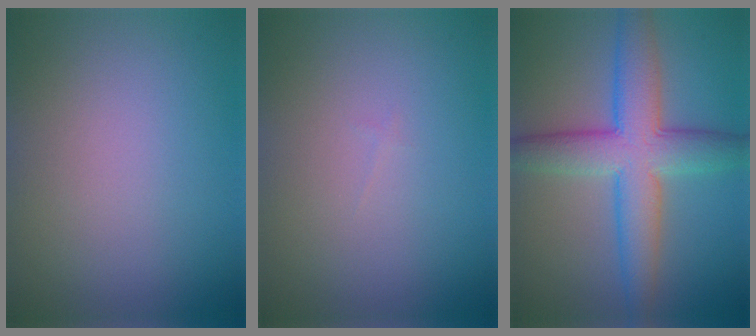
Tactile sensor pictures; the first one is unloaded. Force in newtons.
{"total": 0.0}
{"total": 7.4, "press": 7.4, "slide": 0.1}